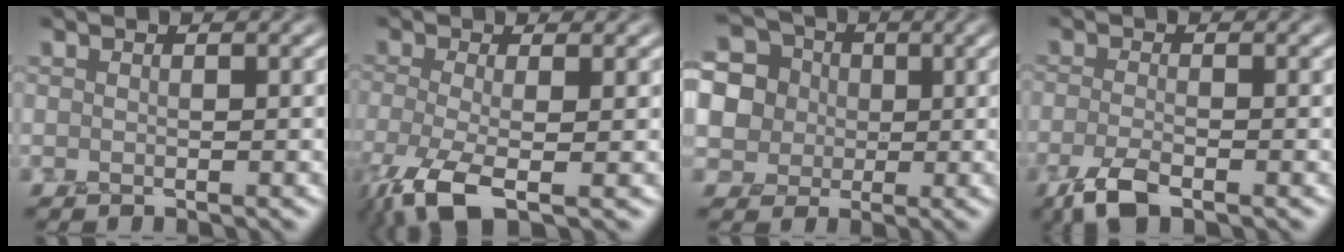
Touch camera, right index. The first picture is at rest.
{"total": 5.1, "force": [-2.8, 1.6, 4.0], "torque": [-0.097, -0.010, -0.059]}
{"total": 12.6, "force": [4.0, 11.1, 4.3], "torque": [-0.112, 0.058, 0.051]}
{"total": 2.6, "force": [-1.8, 0.8, 1.7], "torque": [-0.042, -0.002, -0.043]}